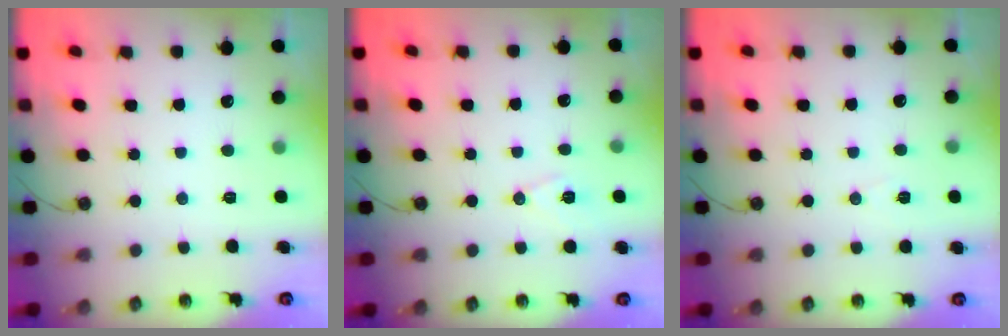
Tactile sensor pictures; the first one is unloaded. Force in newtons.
{"total": 7.2, "press": 6.2, "slide": 3.8}
{"total": 5.8, "press": 3.8, "slide": 4.5}